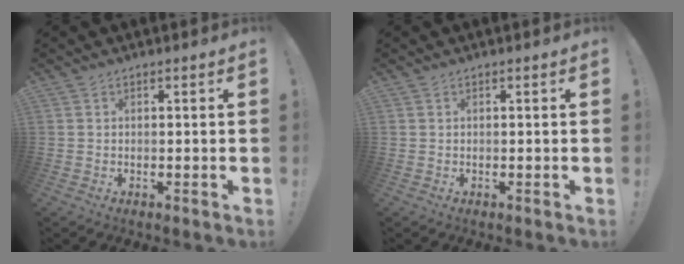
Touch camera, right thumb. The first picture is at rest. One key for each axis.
{"total": 0.0}